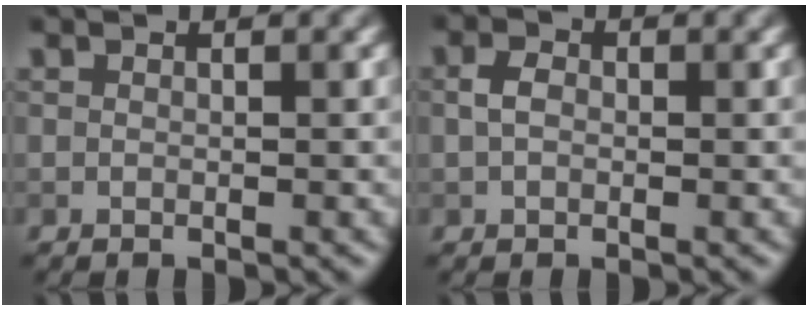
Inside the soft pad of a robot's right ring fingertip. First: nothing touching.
{"total": 1.5, "force": [0.0, 1.1, 1.0], "torque": [-0.022, 0.004, -0.004]}